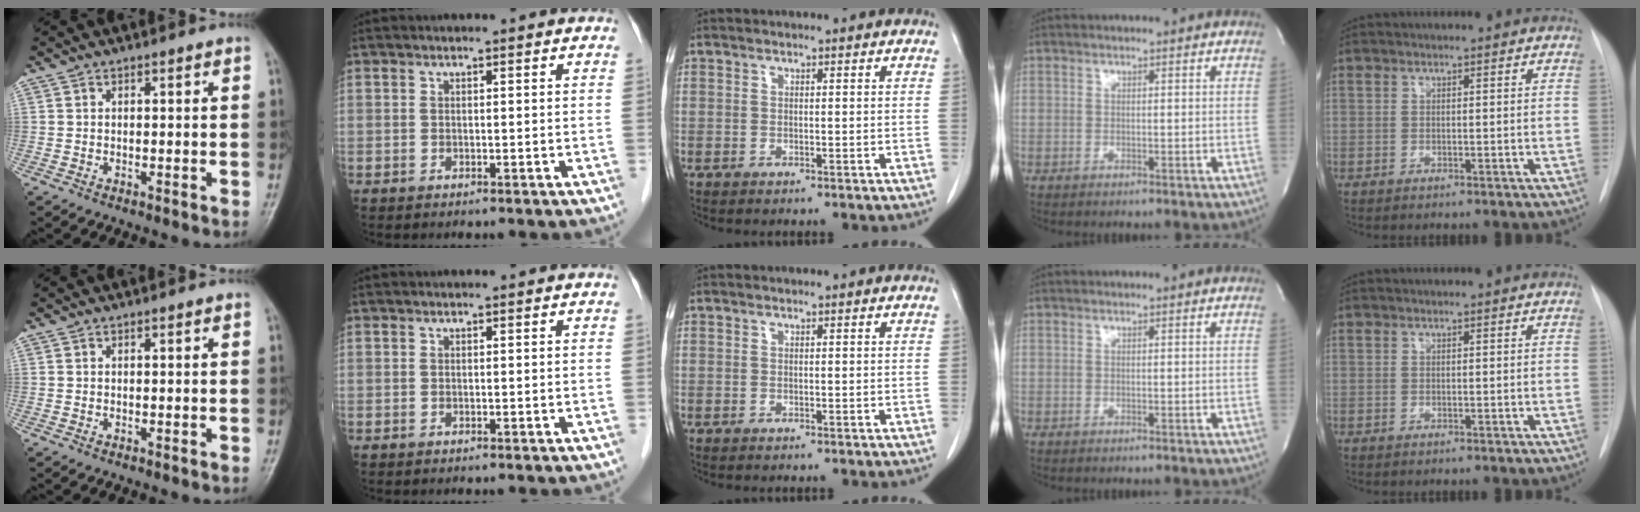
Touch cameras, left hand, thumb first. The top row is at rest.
{}